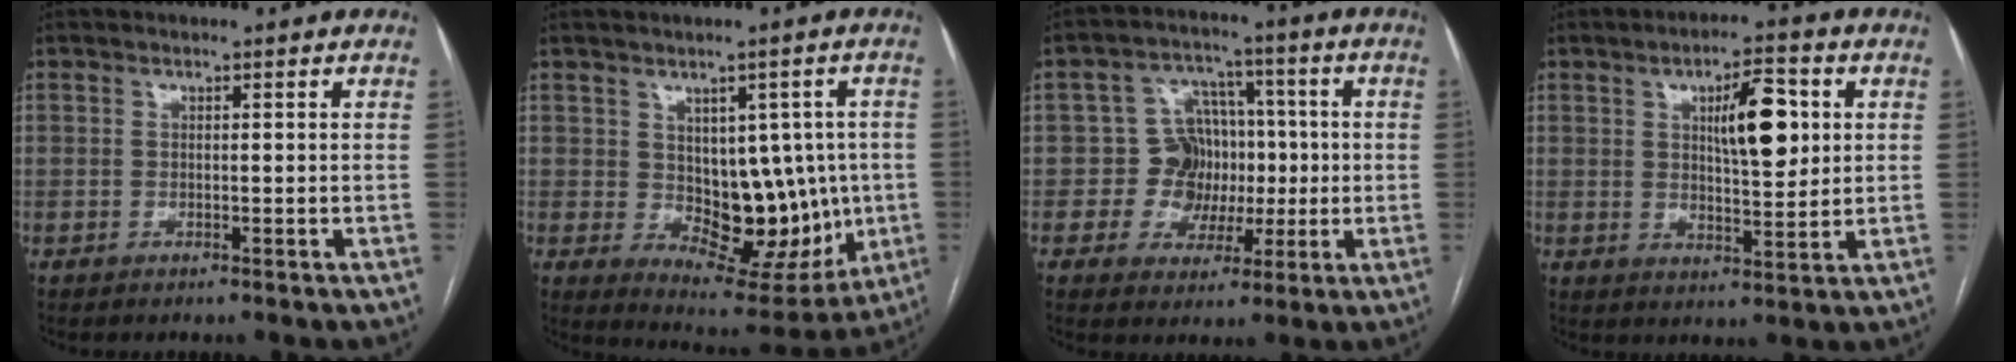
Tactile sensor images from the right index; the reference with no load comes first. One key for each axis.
{"total": 12.7, "fx": -0.3, "fy": 7.5, "fz": 10.3, "tx": -0.117, "ty": 0.012, "tz": 0.024}
{"total": 8.9, "fx": -0.3, "fy": 8.3, "fz": 3.2, "tx": -0.039, "ty": 0.040, "tz": 0.002}
{"total": 9.1, "fx": 2.5, "fy": 2.6, "fz": 8.4, "tx": -0.131, "ty": 0.009, "tz": 0.044}